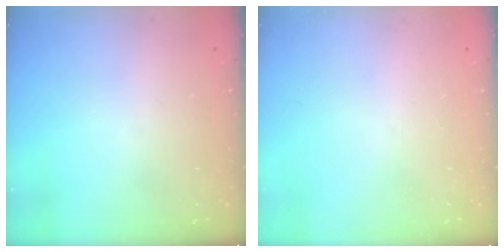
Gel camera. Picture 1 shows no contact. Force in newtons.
{"total": 0.0}